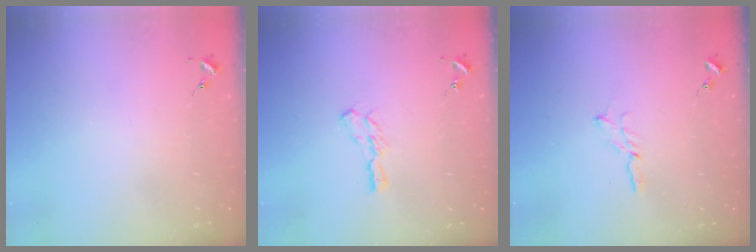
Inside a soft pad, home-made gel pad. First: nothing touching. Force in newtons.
{"total": 5.7, "press": 5.7, "slide": 0.4}
{"total": 3.5, "press": 3.5, "slide": 0.1}